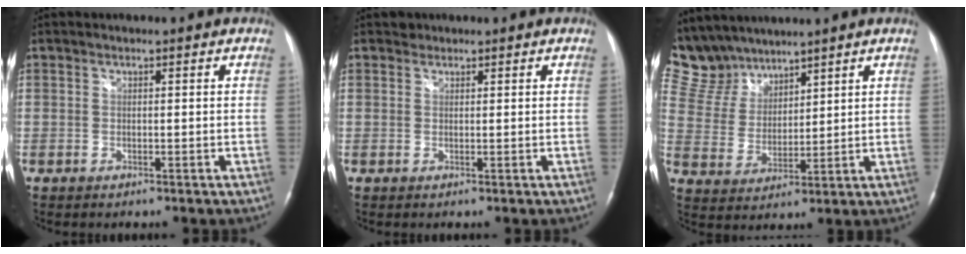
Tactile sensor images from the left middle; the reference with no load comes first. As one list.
[{"total": 0.8, "force": [0.7, 0.4, -0.1], "torque": [0.001, -0.003, 0.009]}, {"total": 10.5, "force": [9.5, 4.4, 0.8], "torque": [-0.033, 0.015, 0.207]}]